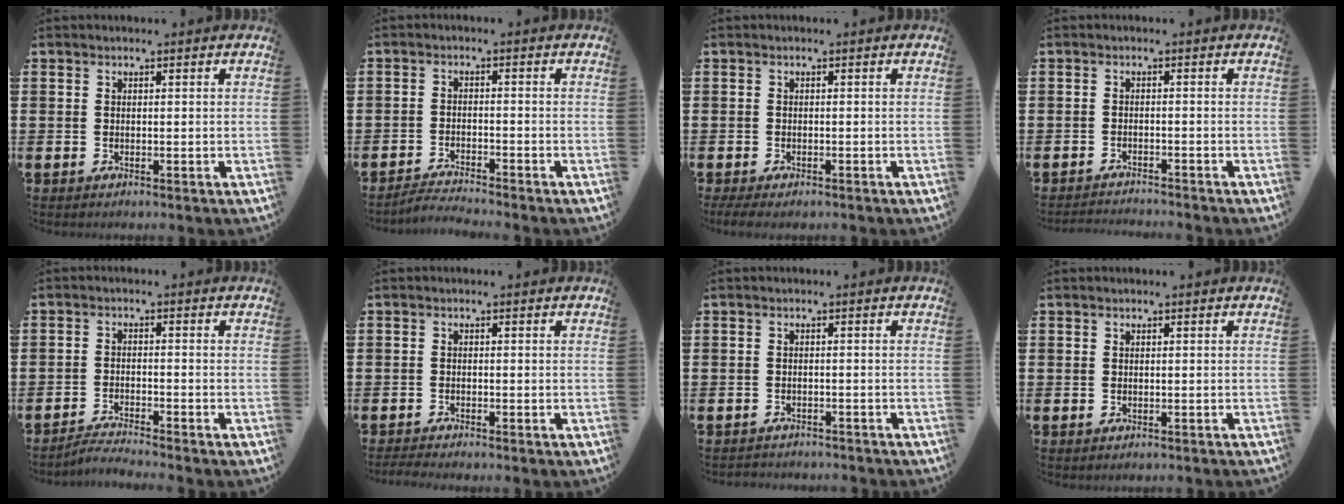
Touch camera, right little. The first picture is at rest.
{"total": 2.2, "force": [-2.2, -0.2, 0.2], "torque": [-0.005, 0.004, -0.046]}
{"total": 1.1, "force": [-0.9, 0.2, 0.5], "torque": [-0.011, 0.000, -0.019]}
{"total": 1.6, "force": [-1.6, -0.2, 0.0], "torque": [-0.002, 0.003, -0.034]}
{"total": 2.2, "force": [-2.2, -0.2, 0.3], "torque": [-0.006, 0.005, -0.046]}
{"total": 1.3, "force": [-1.2, 0.0, 0.3], "torque": [-0.006, 0.001, -0.024]}
{"total": 1.4, "force": [-1.4, 0.0, -0.2], "torque": [-0.001, 0.003, -0.031]}
{"total": 0.0}